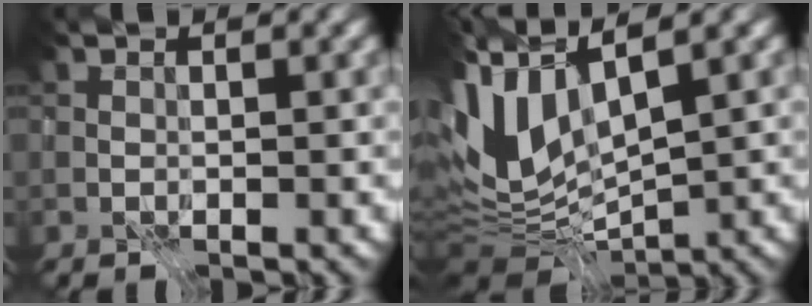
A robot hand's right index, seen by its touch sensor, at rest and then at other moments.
{"total": 9.3, "force": [0.4, 4.2, 8.3], "torque": [-0.186, 0.001, 0.006]}